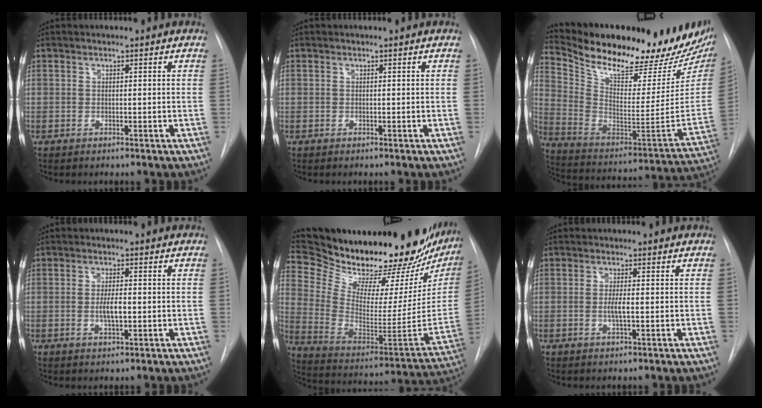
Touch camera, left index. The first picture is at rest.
{"total": 0.0}
{"total": 29.6, "force": [23.9, 7.6, 15.8], "torque": [-0.267, -0.050, 0.345]}
{"total": 3.2, "force": [-0.4, 0.8, 3.0], "torque": [-0.059, -0.004, -0.007]}
{"total": 33.7, "force": [28.6, 6.9, 16.3], "torque": [-0.272, -0.089, 0.402]}
{"total": 2.1, "force": [-0.3, 0.2, 2.1], "torque": [-0.043, -0.005, -0.006]}